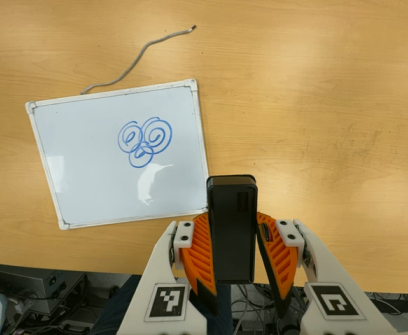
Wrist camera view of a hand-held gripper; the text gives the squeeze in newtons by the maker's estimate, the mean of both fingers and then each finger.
{"total": 6.7, "left": 6.3, "right": 7.2}